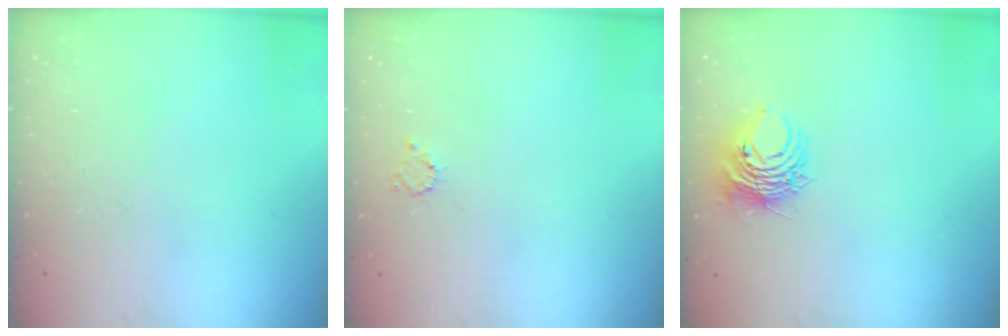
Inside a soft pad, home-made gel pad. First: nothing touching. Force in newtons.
{"total": 2.6, "press": 2.6, "slide": 0.4}
{"total": 8.2, "press": 8.2, "slide": 1.0}